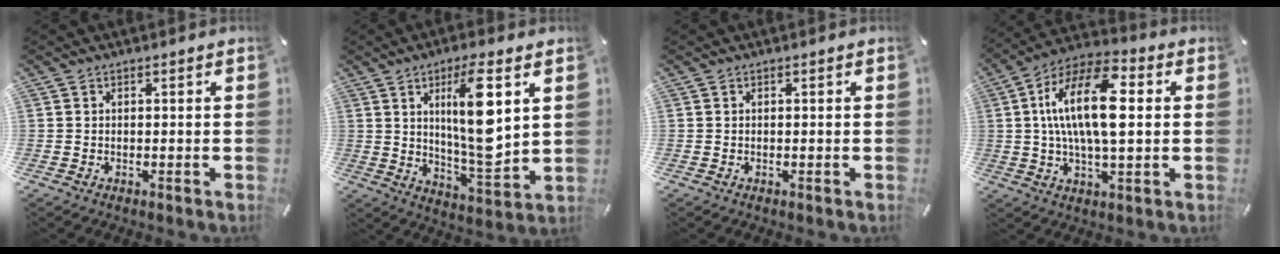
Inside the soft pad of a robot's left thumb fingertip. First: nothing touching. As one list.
[{"total": 15.3, "force": [4.2, 4.1, 14.1], "torque": [-0.259, -0.024, 0.061]}, {"total": 0.0}, {"total": 17.4, "force": [2.5, 7.9, 15.3], "torque": [-0.298, -0.002, 0.038]}]